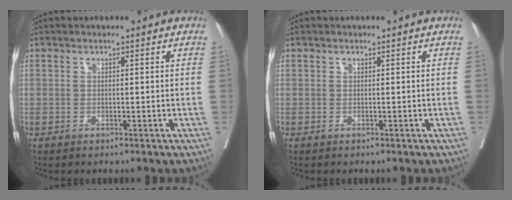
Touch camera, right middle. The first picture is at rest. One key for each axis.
{"total": 0.0}